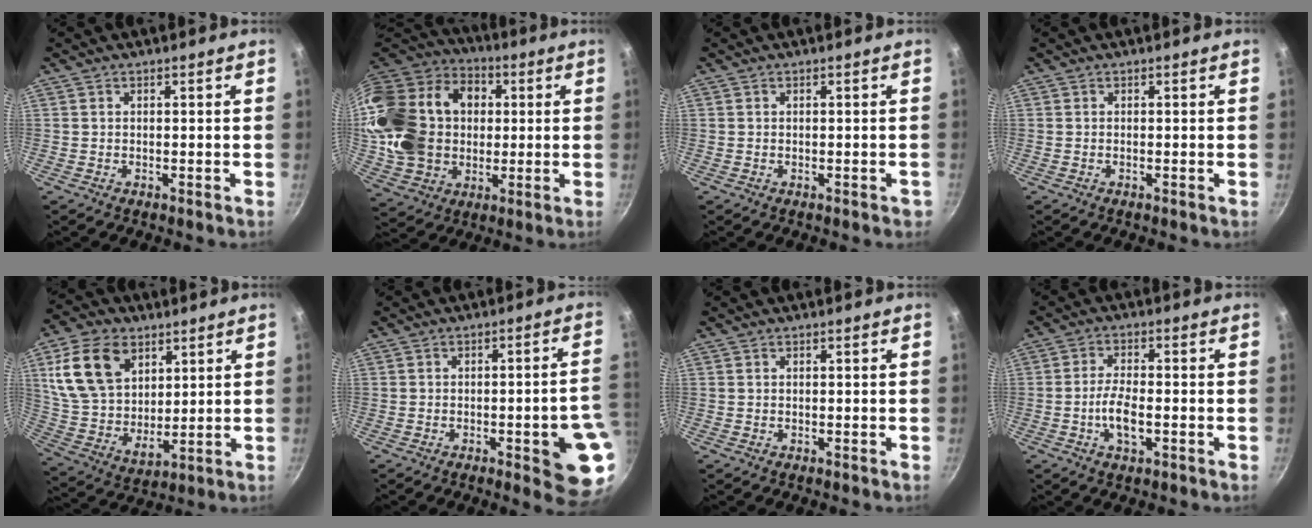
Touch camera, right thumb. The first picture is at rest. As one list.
[{"total": 27.5, "force": [2.6, 21.6, 16.9], "torque": [-0.318, 0.037, 0.057]}, {"total": 0.8, "force": [-0.3, 0.5, 0.5], "torque": [0.001, 0.006, -0.003]}, {"total": 0.0}, {"total": 17.3, "force": [7.2, 11.4, 10.9], "torque": [-0.181, -0.020, 0.147]}, {"total": 12.1, "force": [-3.5, 2.9, 11.2], "torque": [-0.099, 0.025, -0.039]}, {"total": 0.0}, {"total": 5.8, "force": [-1.6, 2.3, 5.1], "torque": [-0.101, 0.015, -0.034]}]